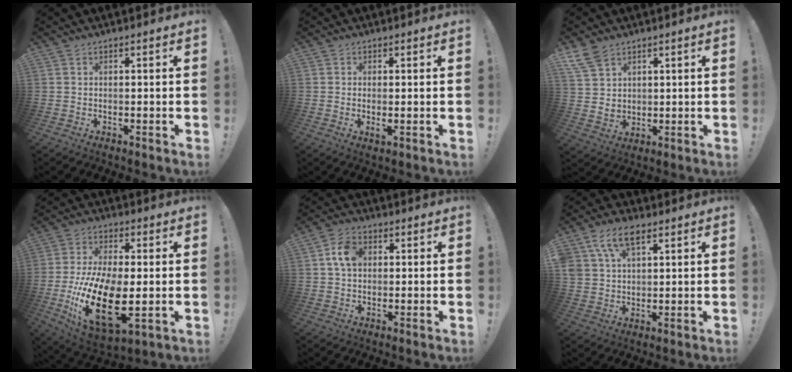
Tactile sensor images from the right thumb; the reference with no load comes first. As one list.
[{"total": 1.8, "force": [0.1, 0.5, 1.7], "torque": [-0.023, -0.002, 0.002]}, {"total": 8.1, "force": [5.3, 5.2, 3.3], "torque": [-0.061, -0.024, 0.108]}, {"total": 22.5, "force": [-4.2, 11.0, 19.1], "torque": [-0.376, 0.006, -0.060]}, {"total": 7.1, "force": [1.4, 4.9, 4.9], "torque": [-0.083, 0.011, 0.029]}, {"total": 9.3, "force": [4.9, 5.2, 5.9], "torque": [-0.108, -0.003, 0.095]}]